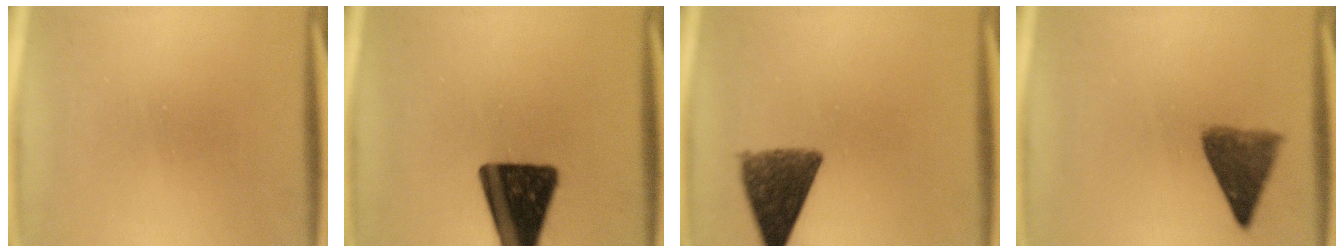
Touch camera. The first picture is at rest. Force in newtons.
{"total": 17.8}
{"total": 9.7}
{"total": 6.4}